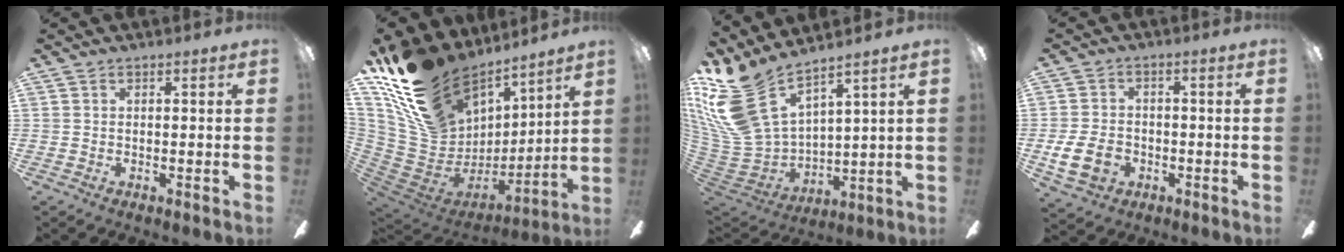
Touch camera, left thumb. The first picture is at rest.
{"total": 23.7, "force": [16.9, 13.1, 10.0], "torque": [-0.208, -0.104, 0.334]}
{"total": 17.4, "force": [11.3, 8.3, 10.3], "torque": [-0.254, -0.083, 0.206]}
{"total": 9.4, "force": [-2.8, 7.0, 5.6], "torque": [-0.121, 0.011, -0.050]}